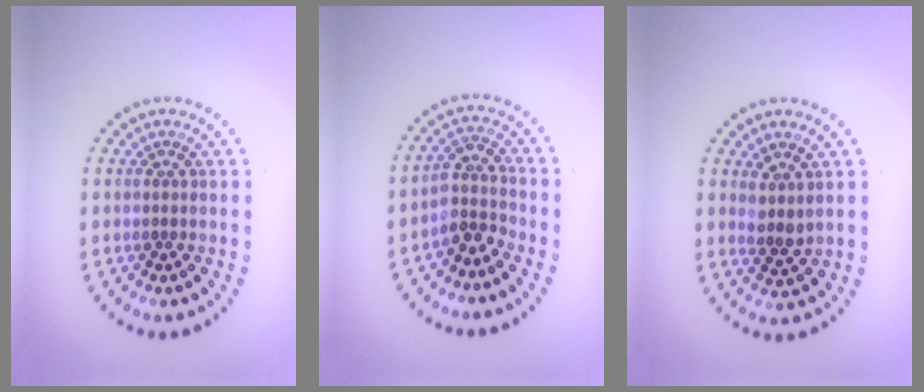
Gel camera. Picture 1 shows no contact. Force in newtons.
{"total": 2.6, "press": 2.0, "slide": 1.7}
{"total": 1.8, "press": 1.6, "slide": 1.0}